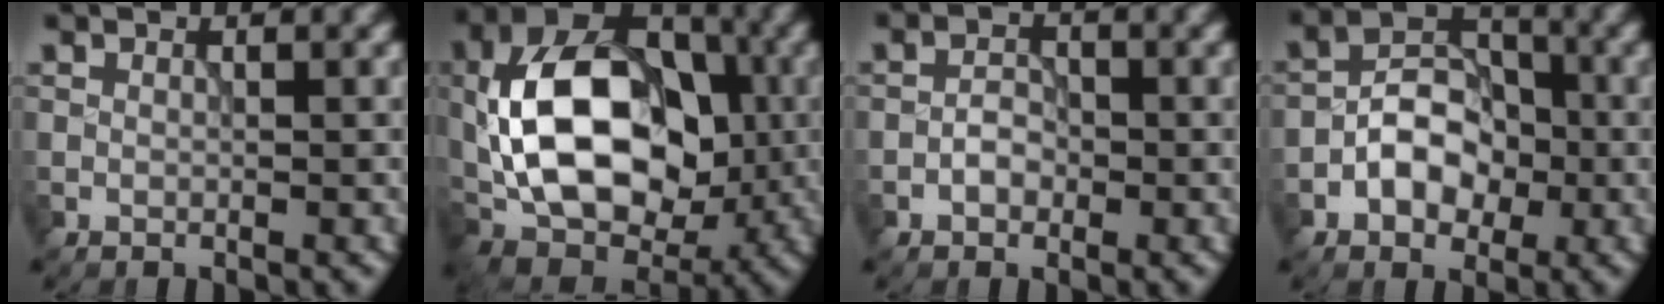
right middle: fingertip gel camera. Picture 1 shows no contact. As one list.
[{"total": 14.2, "force": [-0.6, 9.3, 10.7], "torque": [-0.188, 0.019, -0.019]}, {"total": 1.7, "force": [-0.7, 1.1, 1.0], "torque": [-0.016, 0.006, -0.016]}, {"total": 4.9, "force": [-1.6, 3.3, 3.1], "torque": [-0.042, 0.008, -0.031]}]